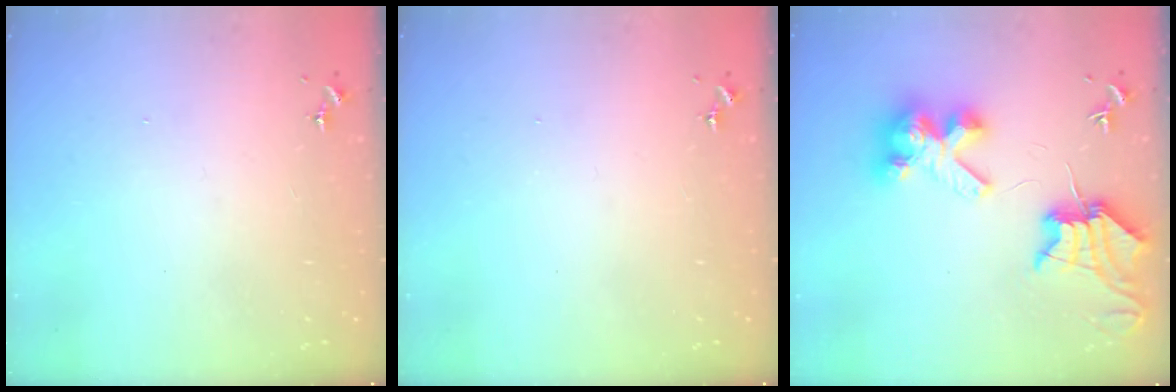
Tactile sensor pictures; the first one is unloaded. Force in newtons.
{"total": 0.0}
{"total": 11.3, "press": 11.3, "slide": 1.4}